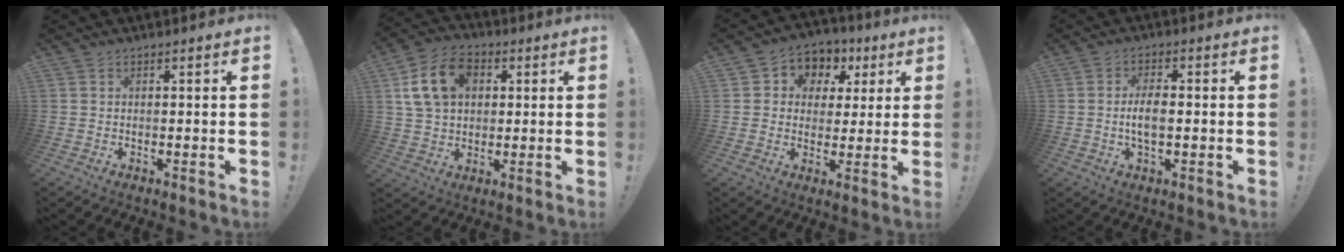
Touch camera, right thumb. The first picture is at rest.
{"total": 14.8, "force": [4.5, 10.9, 9.0], "torque": [-0.145, -0.001, 0.091]}
{"total": 6.8, "force": [1.0, 6.5, 1.8], "torque": [-0.021, -0.009, 0.023]}
{"total": 5.7, "force": [-1.0, 2.2, 5.1], "torque": [-0.109, -0.001, -0.022]}